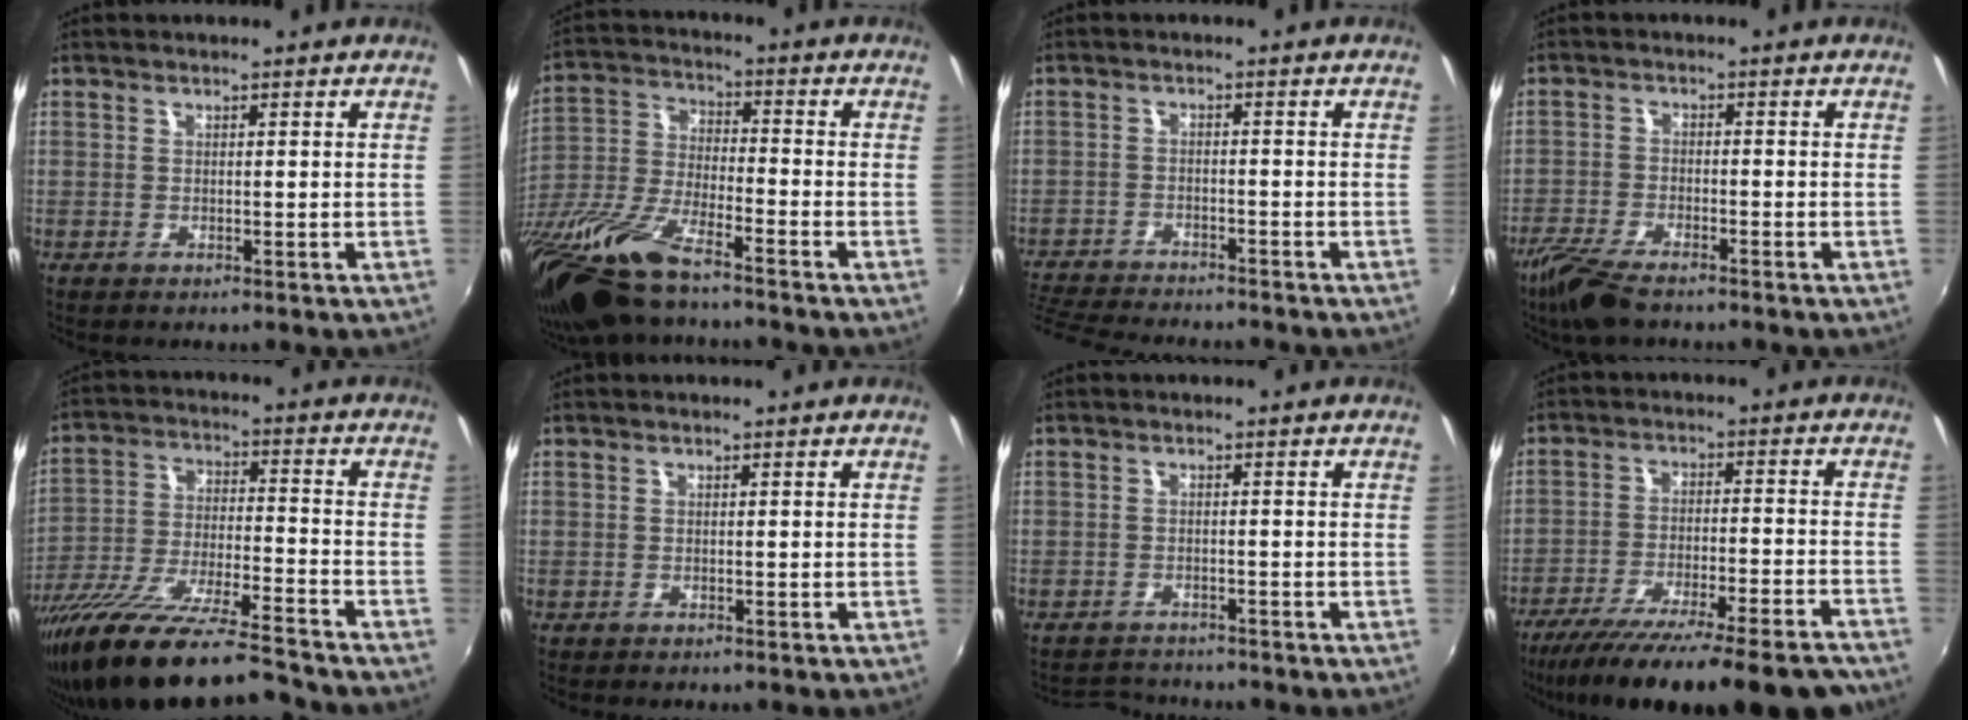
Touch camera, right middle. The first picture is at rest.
{"total": 19.4, "force": [-14.3, 4.5, 12.3], "torque": [-0.267, -0.049, -0.276]}
{"total": 11.6, "force": [-10.7, 1.8, 4.1], "torque": [-0.111, -0.019, -0.179]}
{"total": 8.0, "force": [-6.3, 2.1, 4.5], "torque": [-0.119, -0.025, -0.122]}
{"total": 21.1, "force": [-17.8, 2.1, 11.1], "torque": [-0.213, -0.051, -0.306]}
{"total": 0.0}
{"total": 4.3, "force": [-4.2, 0.8, 0.2], "torque": [-0.019, 0.000, -0.070]}
{"total": 22.8, "force": [-19.6, 1.9, 11.4], "torque": [-0.201, -0.056, -0.289]}